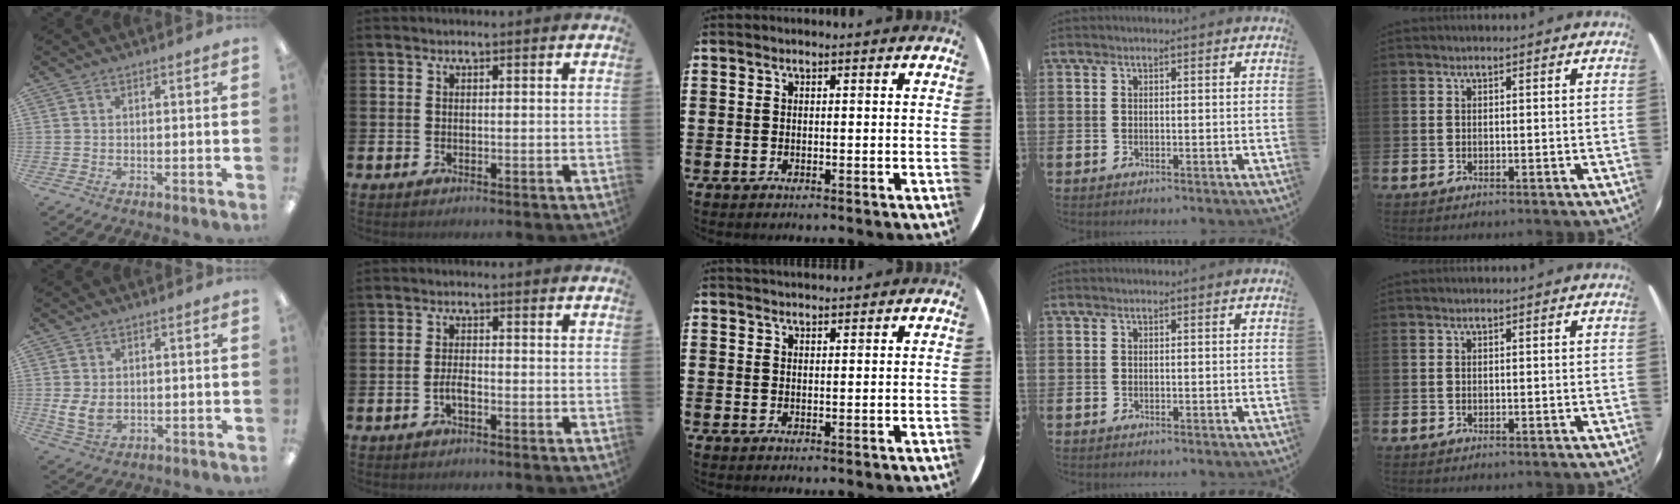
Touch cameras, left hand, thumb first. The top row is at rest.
{"thumb": {"total": 5.3, "force": [0.3, 3.8, 3.8], "torque": [-0.079, -0.004, 0.005]}, "index": {"total": 1.9, "force": [-0.8, 0.7, 1.5], "torque": [-0.027, 0.001, -0.016]}, "middle": {"total": 1.2, "force": [1.2, 0.1, -0.1], "torque": [0.000, 0.000, 0.023]}}